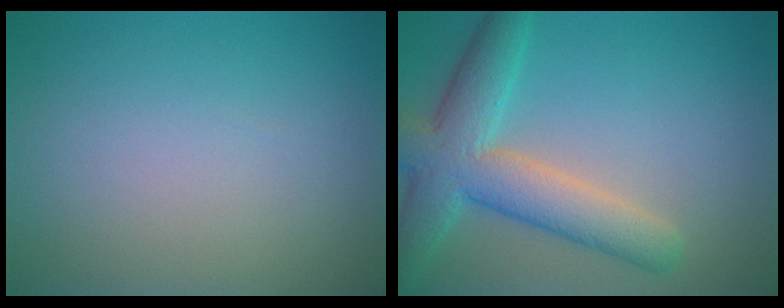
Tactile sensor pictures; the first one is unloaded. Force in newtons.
{"total": 7.0, "press": 7.0, "slide": 0.2}